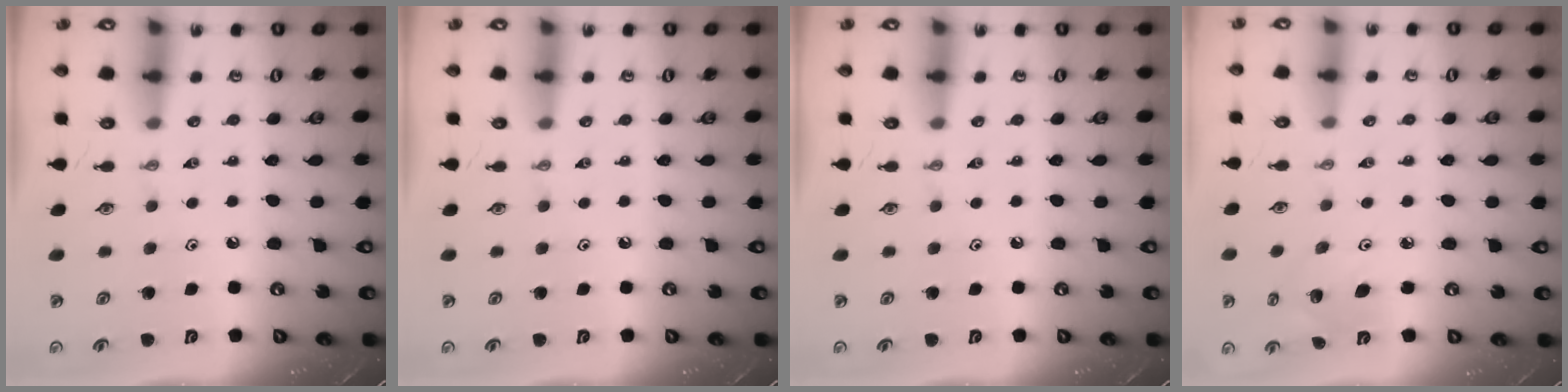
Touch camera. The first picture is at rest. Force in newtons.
{"total": 0.0}
{"total": 0.0}
{"total": 6.2, "press": 5.9, "slide": 1.8}